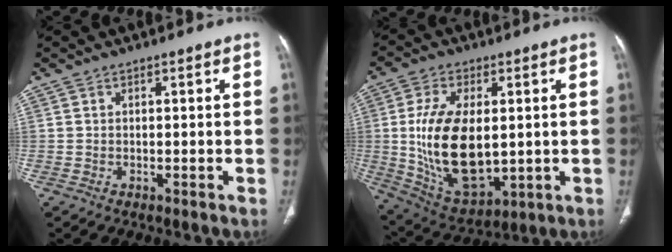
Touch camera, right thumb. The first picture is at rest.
{"total": 18.5, "force": [0.5, 10.0, 15.5], "torque": [-0.281, -0.013, 0.031]}